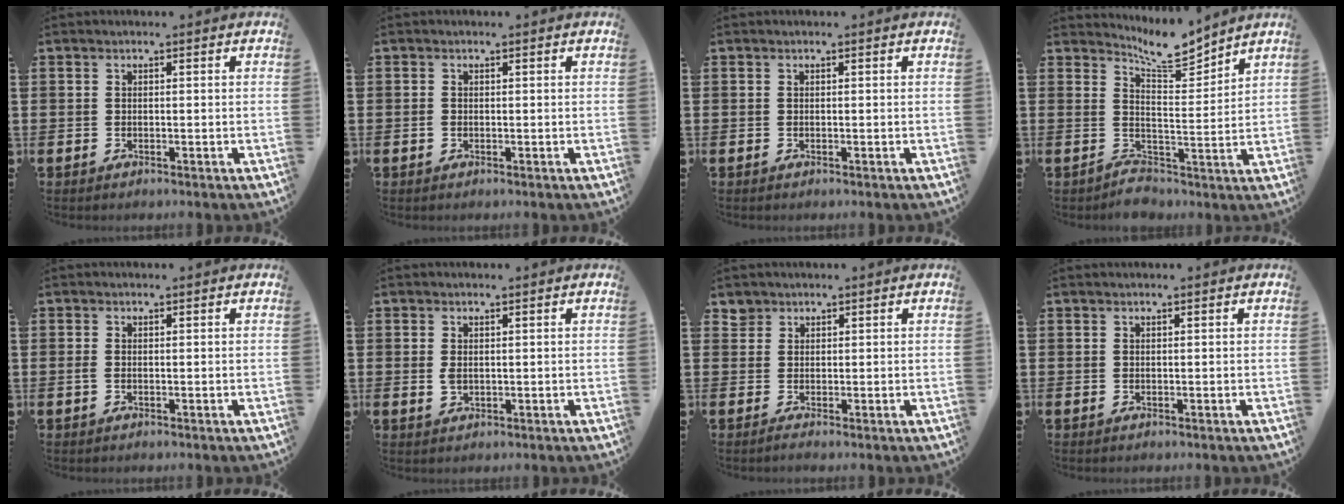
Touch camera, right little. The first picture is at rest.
{"total": 0.7, "force": [0.0, 0.5, 0.4], "torque": [-0.001, 0.003, -0.004]}
{"total": 0.0}
{"total": 5.5, "force": [4.4, 2.7, 2.1], "torque": [-0.055, -0.032, 0.077]}
{"total": 0.7, "force": [0.0, 0.3, 0.6], "torque": [-0.012, 0.002, -0.001]}
{"total": 1.3, "force": [0.5, 0.7, 1.0], "torque": [-0.013, 0.000, 0.007]}
{"total": 1.3, "force": [1.1, 0.8, 0.0], "torque": [0.011, -0.002, 0.017]}
{"total": 0.0}